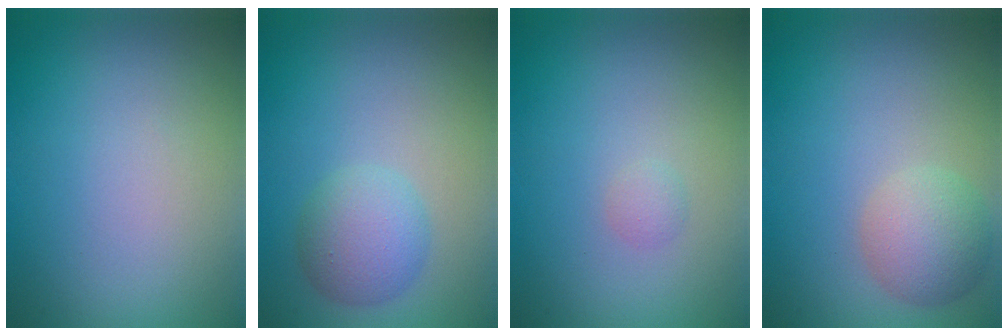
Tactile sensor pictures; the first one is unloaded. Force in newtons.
{"total": 3.3, "press": 3.3, "slide": 0.1}
{"total": 0.7, "press": 0.7, "slide": 0.1}
{"total": 3.5, "press": 3.5, "slide": 0.2}